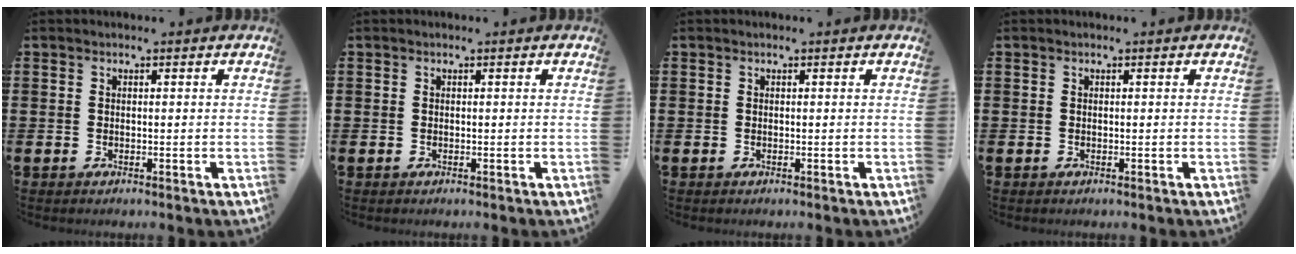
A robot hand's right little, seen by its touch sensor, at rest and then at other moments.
{"total": 0.0}
{"total": 0.0}
{"total": 0.0}